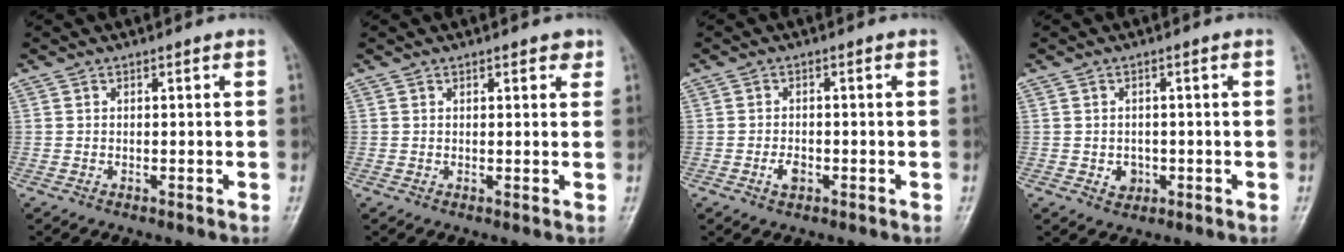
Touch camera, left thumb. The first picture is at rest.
{"total": 2.4, "force": [1.4, 1.1, 1.6], "torque": [-0.010, -0.004, 0.014]}
{"total": 2.6, "force": [-1.1, 1.6, 1.7], "torque": [-0.030, 0.005, -0.020]}
{"total": 2.7, "force": [-0.7, 2.3, 1.3], "torque": [-0.007, 0.003, -0.004]}